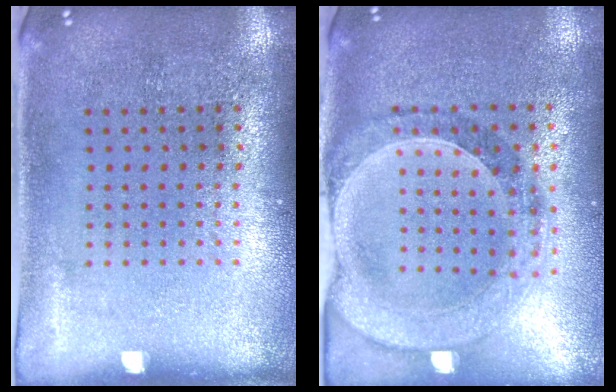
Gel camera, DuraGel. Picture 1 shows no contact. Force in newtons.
{"total": 1.5, "press": 1.4, "slide": 0.3}